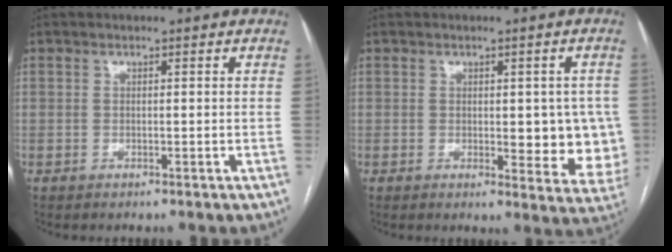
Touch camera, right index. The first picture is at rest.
{"total": 9.0, "force": [-0.2, 4.0, 8.1], "torque": [-0.077, -0.002, 0.005]}